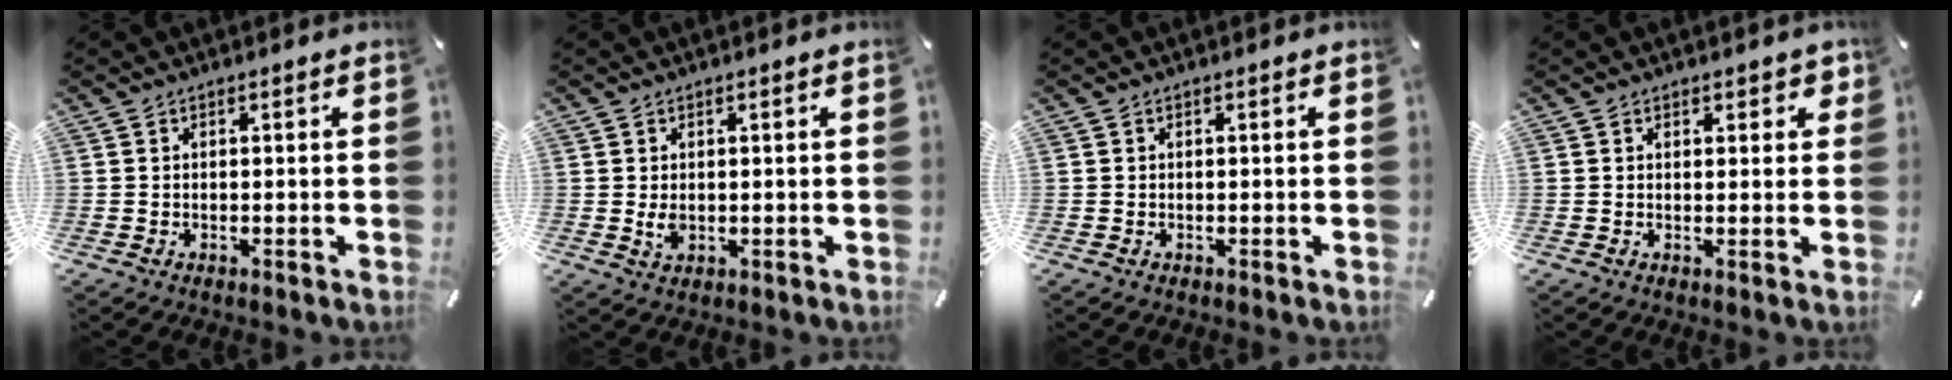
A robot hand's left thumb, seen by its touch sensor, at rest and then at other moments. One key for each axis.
{"total": 2.3, "fx": 0.1, "fy": 1.6, "fz": 1.7, "tx": -0.040, "ty": 0.000, "tz": 0.000}
{"total": 0.0}
{"total": 1.8, "fx": 1.1, "fy": 1.2, "fz": 0.8, "tx": -0.001, "ty": -0.002, "tz": 0.015}